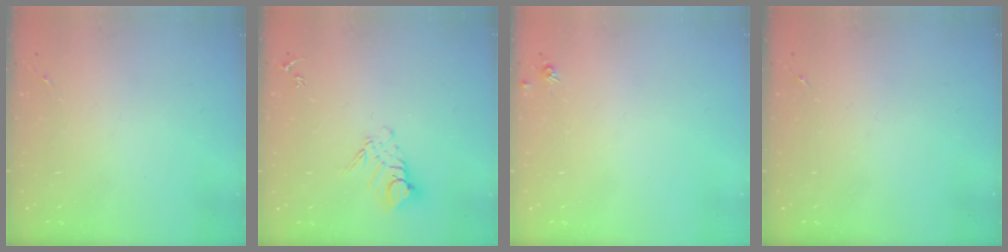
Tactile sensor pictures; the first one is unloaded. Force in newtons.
{"total": 9.1, "press": 9.1, "slide": 0.9}
{"total": 4.4, "press": 4.3, "slide": 0.5}
{"total": 0.0}